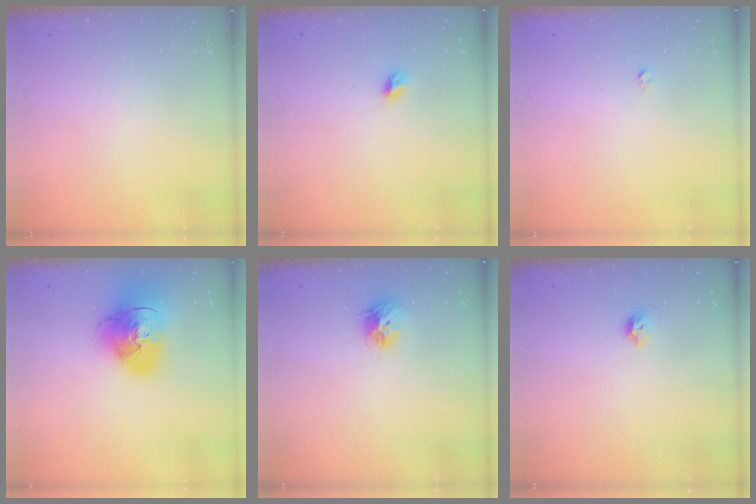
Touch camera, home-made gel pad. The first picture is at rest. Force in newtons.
{"total": 5.0, "press": 5.0, "slide": 0.4}
{"total": 2.5, "press": 2.5, "slide": 0.2}
{"total": 17.9, "press": 17.8, "slide": 2.3}
{"total": 8.9, "press": 8.9, "slide": 0.1}
{"total": 3.7, "press": 3.6, "slide": 0.9}